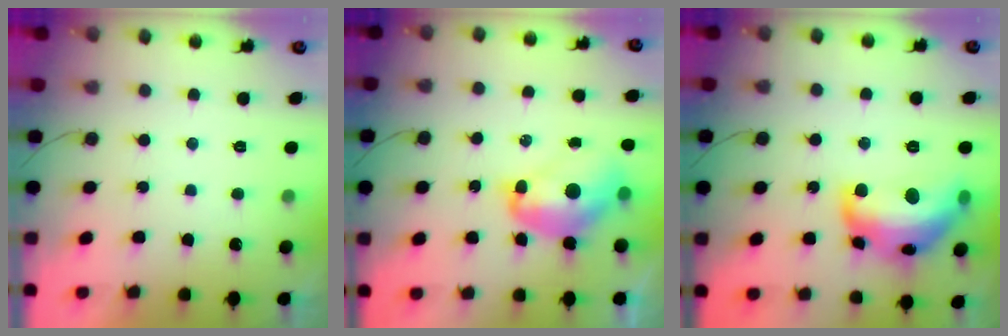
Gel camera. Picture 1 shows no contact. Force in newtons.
{"total": 12.3, "press": 12.2, "slide": 1.1}
{"total": 18.8, "press": 18.8, "slide": 0.9}